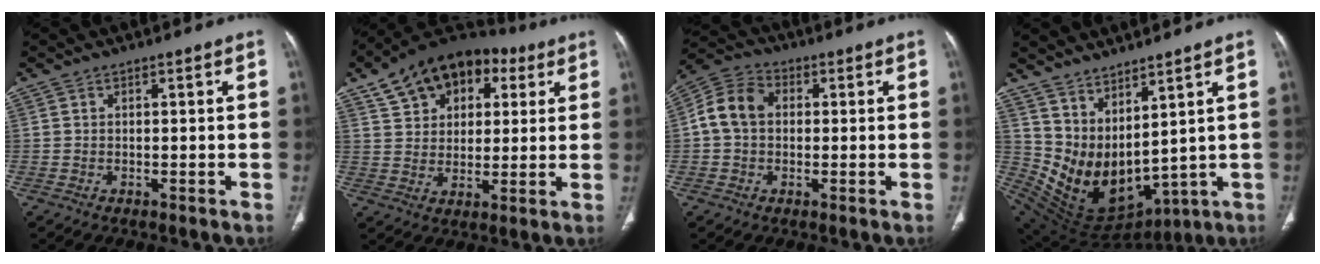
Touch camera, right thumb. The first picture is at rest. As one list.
[{"total": 17.4, "force": [8.2, 11.6, 10.1], "torque": [-0.123, 0.014, 0.130]}, {"total": 8.5, "force": [0.6, 6.5, 5.4], "torque": [-0.097, 0.027, 0.002]}, {"total": 12.8, "force": [6.4, 6.5, 8.9], "torque": [-0.122, -0.051, 0.157]}]